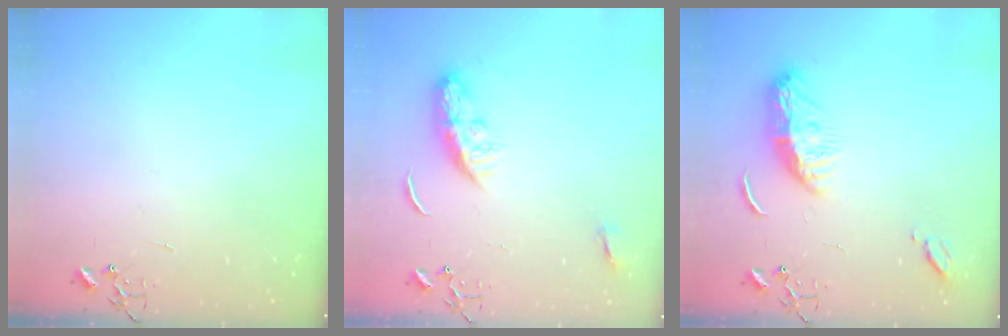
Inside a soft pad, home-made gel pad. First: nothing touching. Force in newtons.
{"total": 9.3, "press": 9.3, "slide": 0.1}
{"total": 11.6, "press": 11.6, "slide": 1.0}